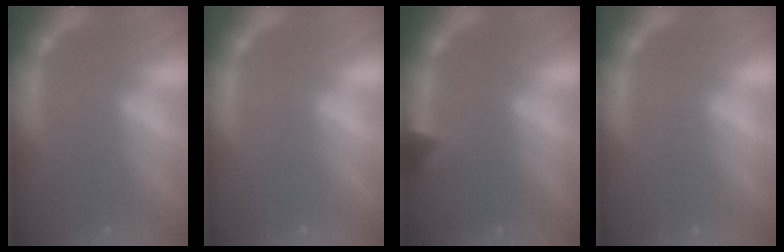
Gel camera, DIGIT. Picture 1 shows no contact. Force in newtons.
{"total": 0.0}
{"total": 1.9}
{"total": 0.0}